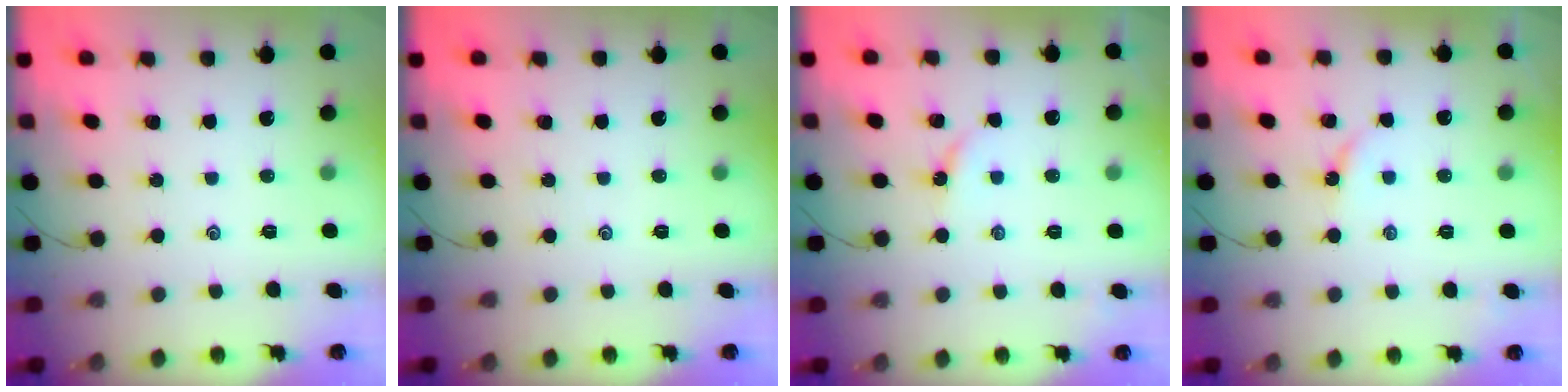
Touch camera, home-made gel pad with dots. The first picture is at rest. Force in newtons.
{"total": 0.0}
{"total": 2.9, "press": 2.9, "slide": 0.3}
{"total": 2.9, "press": 2.9, "slide": 0.3}